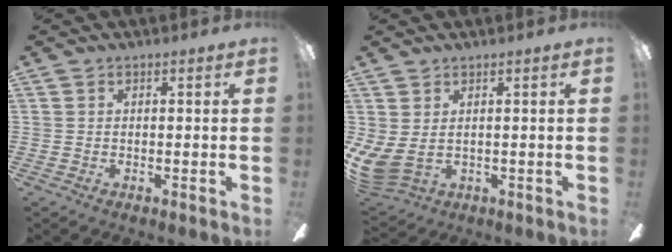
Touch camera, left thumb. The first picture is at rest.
{"total": 5.0, "force": [1.1, 3.0, 3.9], "torque": [-0.097, -0.016, 0.023]}